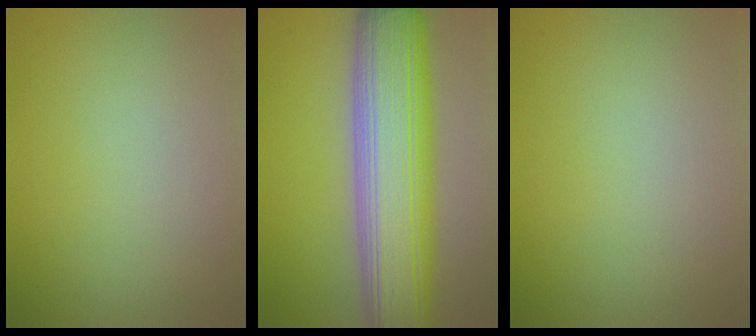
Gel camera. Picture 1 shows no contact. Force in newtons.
{"total": 11.6, "press": 11.6, "slide": 0.3}
{"total": 0.0}